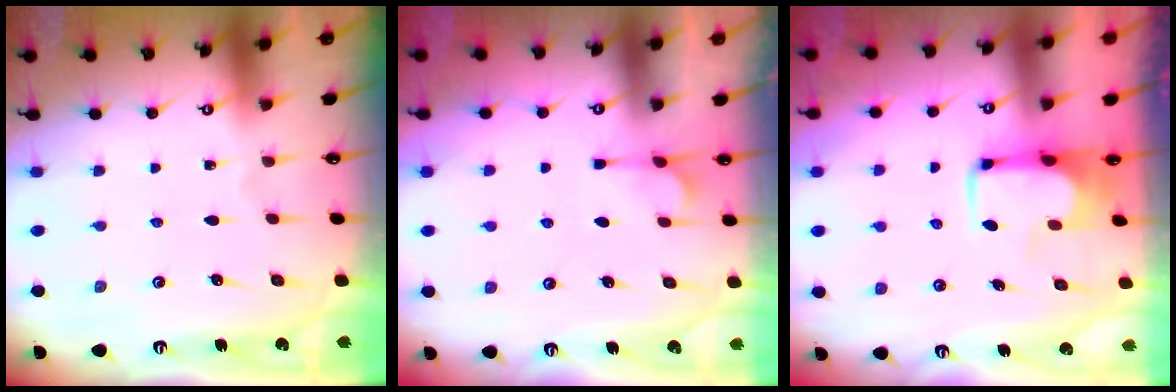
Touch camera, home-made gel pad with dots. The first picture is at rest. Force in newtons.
{"total": 3.1, "press": 2.8, "slide": 1.3}
{"total": 5.5, "press": 5.4, "slide": 0.7}